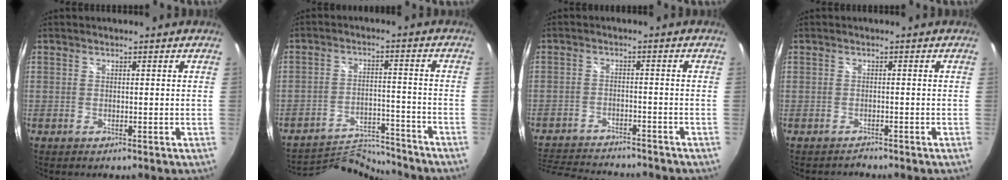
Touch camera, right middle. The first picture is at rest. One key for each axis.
{"total": 10.2, "fx": -10.2, "fy": -0.8, "fz": 0.3, "tx": -0.029, "ty": 0.007, "tz": -0.169}
{"total": 13.8, "fx": -12.4, "fy": 3.1, "fz": 5.3, "tx": -0.124, "ty": -0.014, "tz": -0.189}
{"total": 0.9, "fx": -0.5, "fy": -0.5, "fz": -0.5, "tx": 0.011, "ty": 0.001, "tz": -0.012}